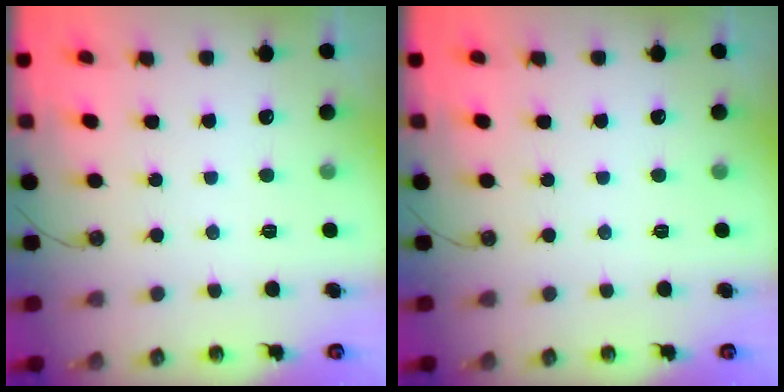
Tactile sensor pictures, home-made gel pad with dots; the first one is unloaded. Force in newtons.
{"total": 0.0}